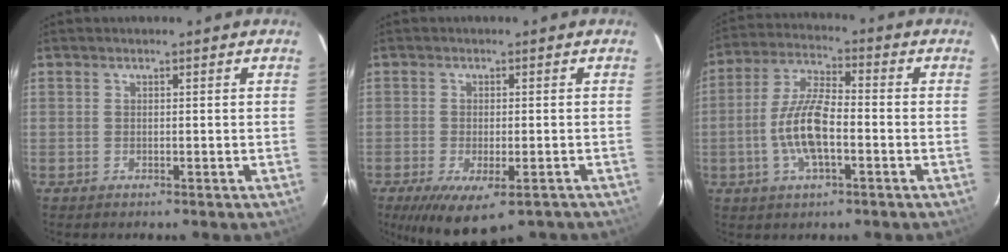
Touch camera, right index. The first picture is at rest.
{"total": 10.7, "force": [-7.1, 4.0, 7.0], "torque": [-0.132, -0.037, -0.101]}
{"total": 10.6, "force": [-2.9, 3.6, 9.5], "torque": [-0.197, 0.003, -0.056]}